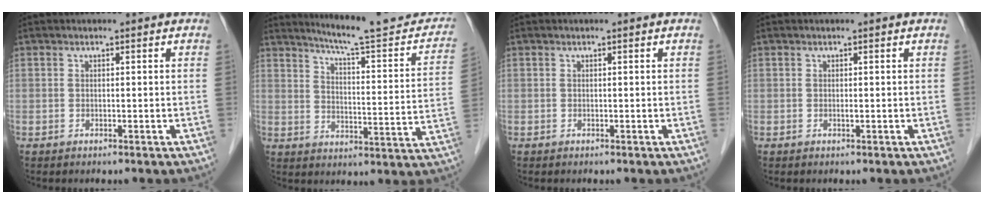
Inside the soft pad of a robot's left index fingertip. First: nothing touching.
{"total": 17.9, "force": [16.2, 1.6, 7.5], "torque": [-0.099, -0.043, 0.205]}
{"total": 0.0}
{"total": 0.0}